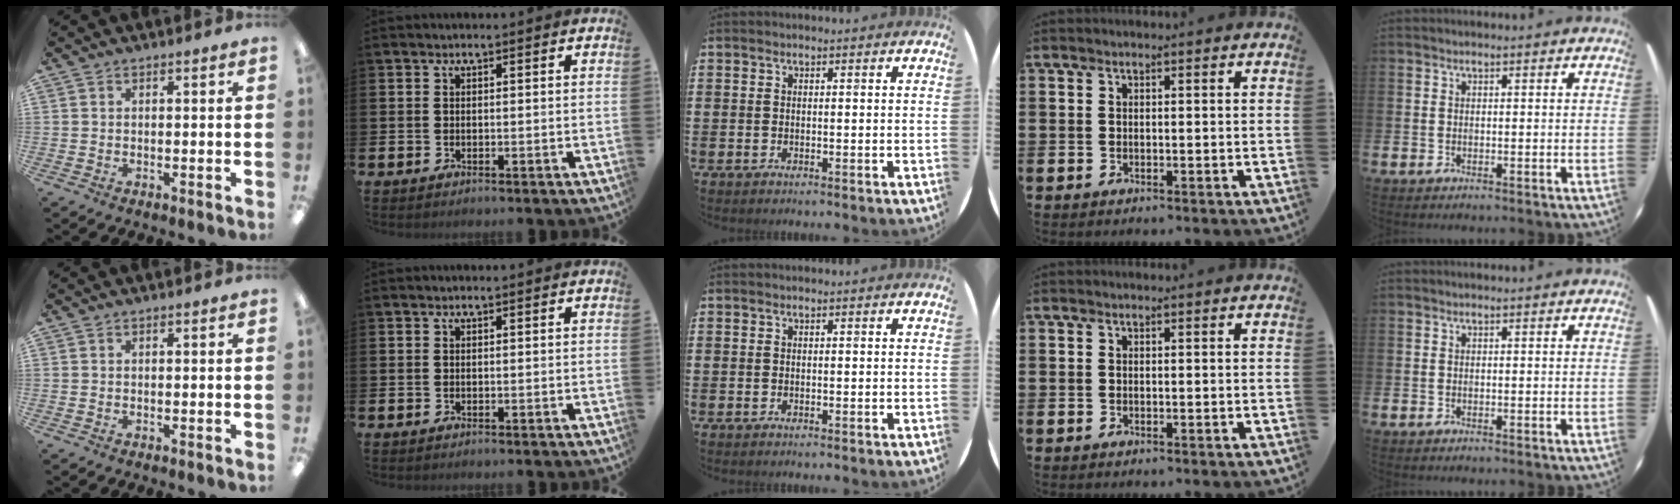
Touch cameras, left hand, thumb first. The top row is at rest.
{}